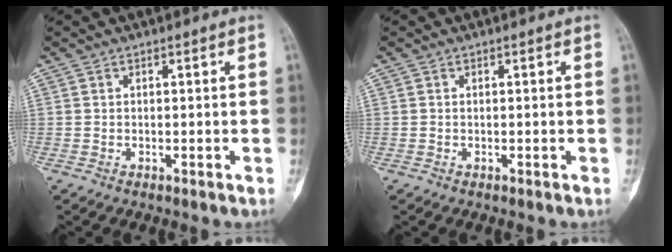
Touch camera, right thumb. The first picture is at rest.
{"total": 0.0}